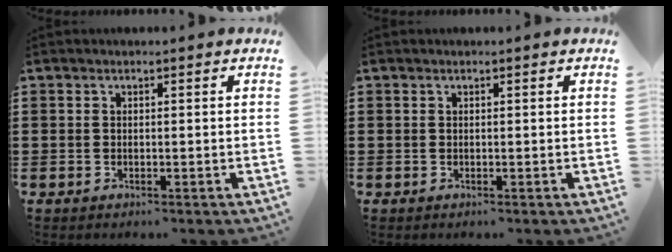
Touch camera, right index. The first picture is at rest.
{"total": 0.0}